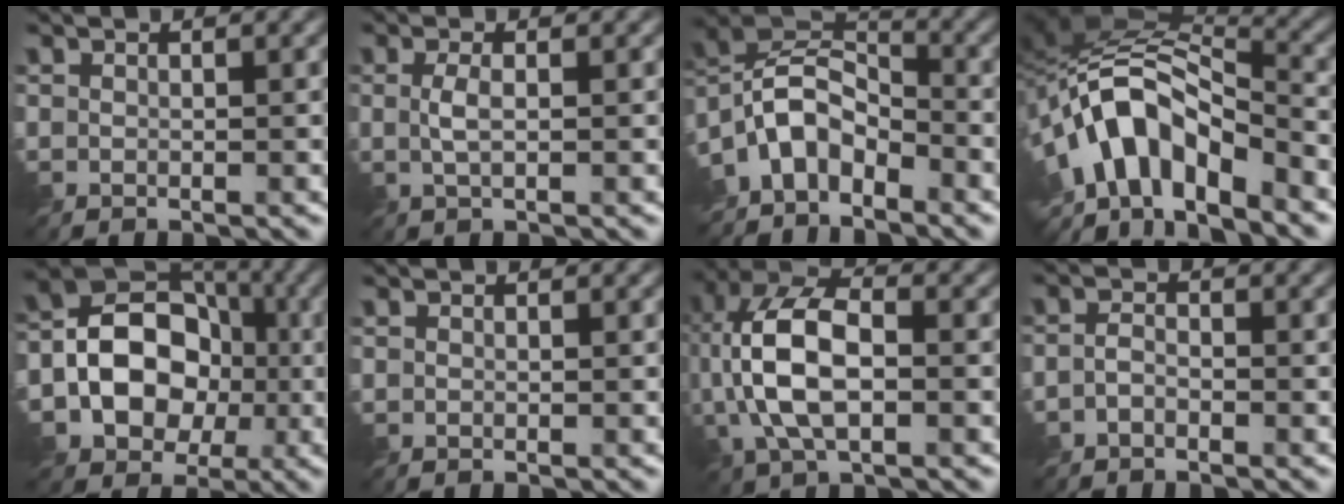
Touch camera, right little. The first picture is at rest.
{"total": 1.6, "force": [0.1, 0.4, 1.5], "torque": [-0.035, 0.004, 0.002]}
{"total": 6.5, "force": [-4.4, 3.1, 3.5], "torque": [-0.069, 0.009, -0.096]}
{"total": 11.2, "force": [-5.2, 5.5, 8.2], "torque": [-0.139, 0.008, -0.095]}
{"total": 10.2, "force": [-1.5, 8.2, 5.9], "torque": [-0.081, -0.001, -0.040]}
{"total": 0.0}
{"total": 8.7, "force": [-0.3, 4.6, 7.5], "torque": [-0.167, 0.017, -0.010]}
{"total": 1.3, "force": [-1.0, 0.4, 0.7], "torque": [-0.021, 0.001, -0.025]}